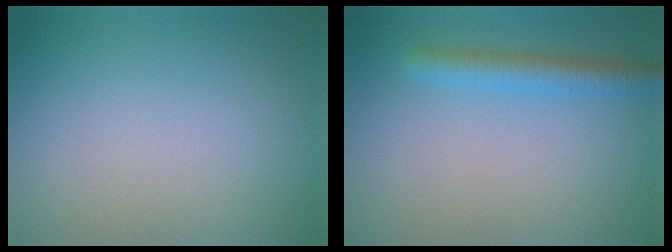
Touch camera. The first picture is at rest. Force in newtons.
{"total": 3.2, "press": 3.2, "slide": 0.2}